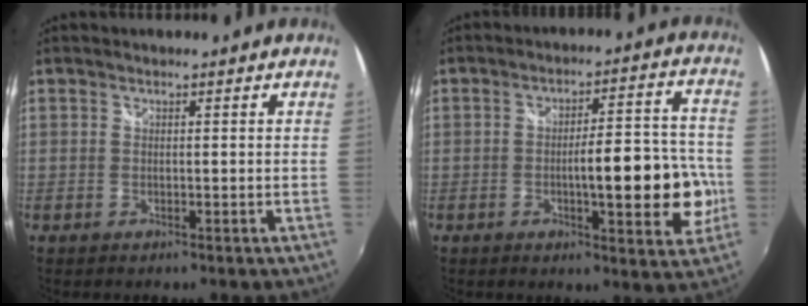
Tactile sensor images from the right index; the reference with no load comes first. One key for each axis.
{"total": 13.3, "fx": -3.0, "fy": 3.1, "fz": 12.6, "tx": -0.185, "ty": 0.002, "tz": -0.034}